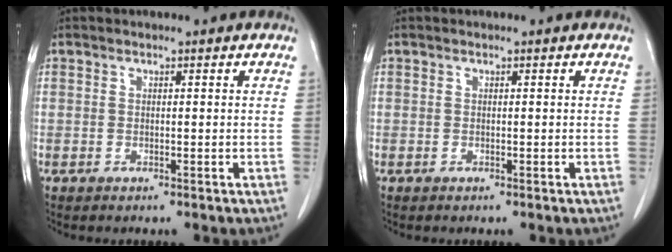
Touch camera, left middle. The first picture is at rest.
{"total": 0.0}